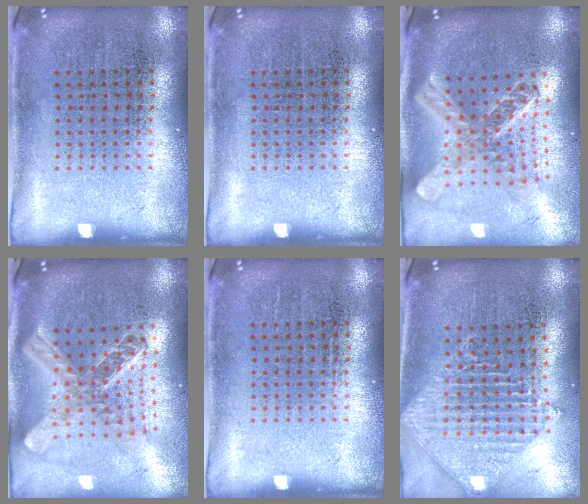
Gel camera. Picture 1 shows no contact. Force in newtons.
{"total": 0.0}
{"total": 2.5, "press": 2.0, "slide": 1.6}
{"total": 2.5, "press": 2.0, "slide": 1.6}
{"total": 0.0}
{"total": 1.6, "press": 1.4, "slide": 0.8}